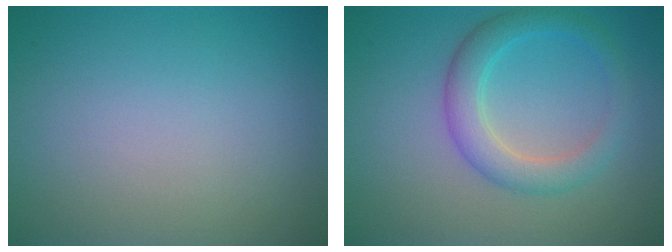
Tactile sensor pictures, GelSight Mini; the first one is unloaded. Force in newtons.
{"total": 3.7, "press": 3.7, "slide": 0.3}